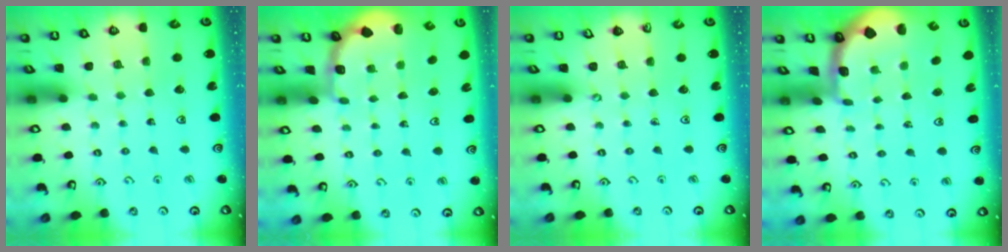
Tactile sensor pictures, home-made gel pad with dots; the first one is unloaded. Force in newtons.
{"total": 1.9, "press": 1.8, "slide": 0.7}
{"total": 0.0}
{"total": 0.8, "press": 0.8, "slide": 0.2}